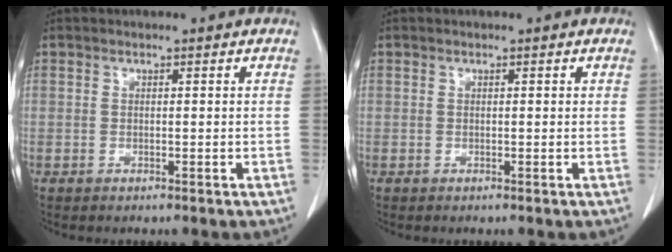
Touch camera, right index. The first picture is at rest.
{"total": 0.0}